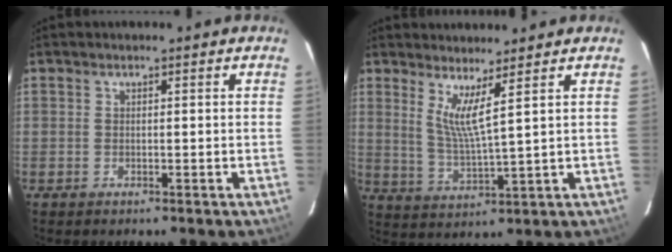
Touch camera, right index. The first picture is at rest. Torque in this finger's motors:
{"motor_torque": [0.14, 0.16, 0.09, 0.07]}